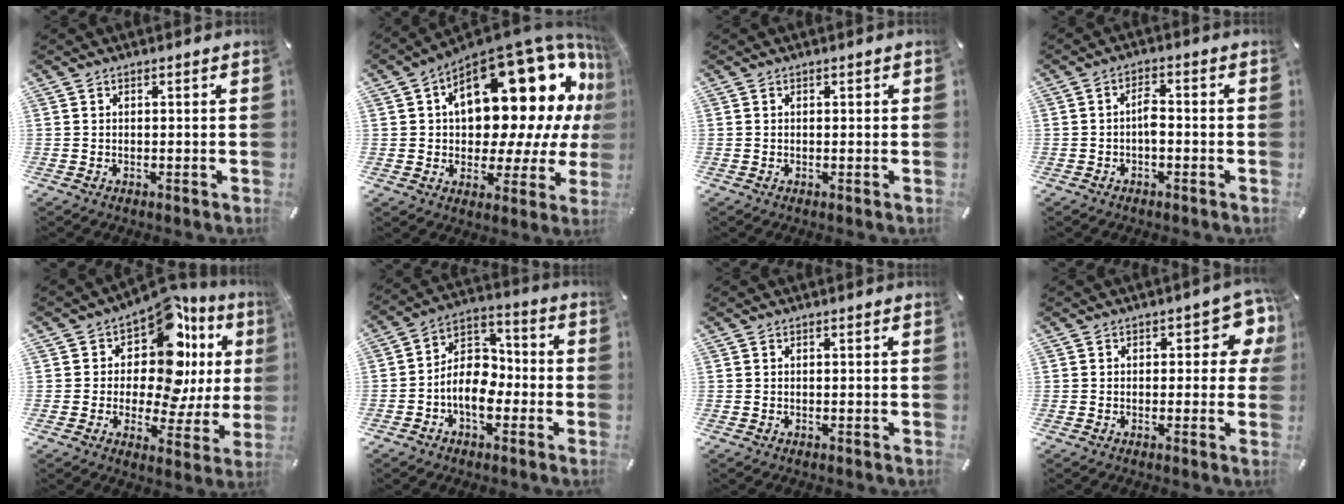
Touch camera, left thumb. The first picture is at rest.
{"total": 26.8, "force": [9.1, 14.2, 20.8], "torque": [-0.301, -0.077, 0.158]}
{"total": 0.5, "force": [-0.1, 0.4, 0.3], "torque": [-0.006, 0.001, -0.003]}
{"total": 3.8, "force": [-1.0, 1.9, 3.1], "torque": [-0.058, 0.010, -0.018]}
{"total": 14.5, "force": [6.5, 7.9, 10.2], "torque": [-0.145, -0.071, 0.107]}
{"total": 10.5, "force": [-3.4, 7.9, 6.0], "torque": [-0.120, 0.022, -0.062]}
{"total": 0.0}
{"total": 7.6, "force": [2.0, 4.2, 6.1], "torque": [-0.068, -0.006, 0.030]}